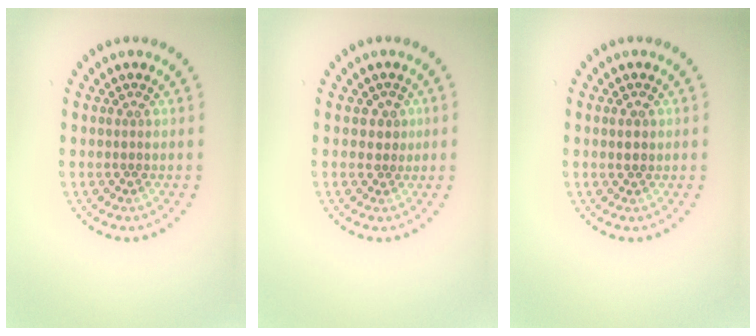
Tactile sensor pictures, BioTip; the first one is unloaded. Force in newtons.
{"total": 1.5, "press": 1.2, "slide": 0.8}
{"total": 1.2, "press": 1.1, "slide": 0.3}